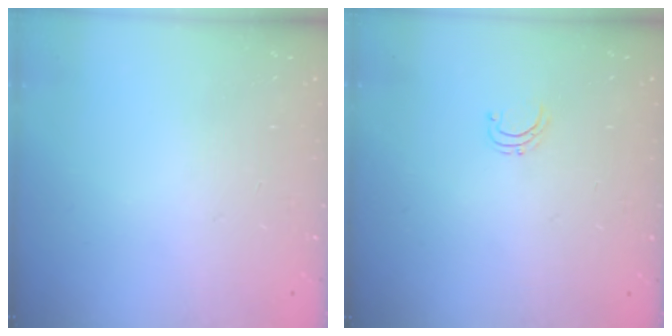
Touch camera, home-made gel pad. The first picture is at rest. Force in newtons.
{"total": 3.8, "press": 3.8, "slide": 0.2}